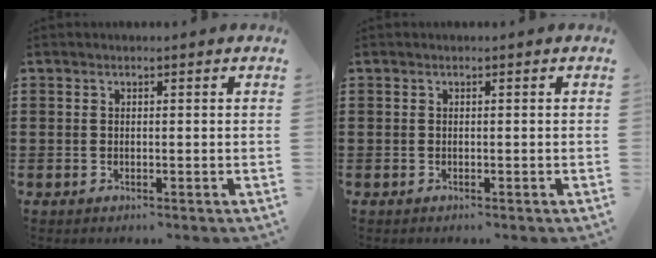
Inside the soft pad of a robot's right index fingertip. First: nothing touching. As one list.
[{"total": 0.0}]